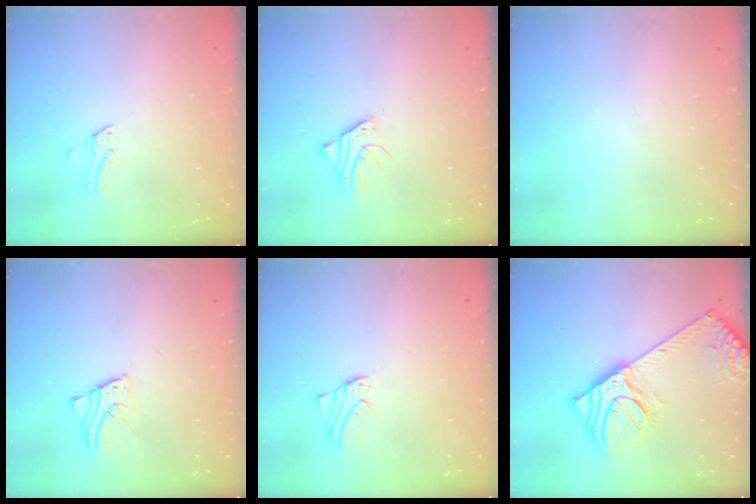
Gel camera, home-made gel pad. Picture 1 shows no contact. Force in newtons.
{"total": 2.9, "press": 2.8, "slide": 0.3}
{"total": 0.0}
{"total": 3.2, "press": 3.2, "slide": 0.3}
{"total": 2.1, "press": 2.1, "slide": 0.2}
{"total": 23.6, "press": 23.1, "slide": 4.7}